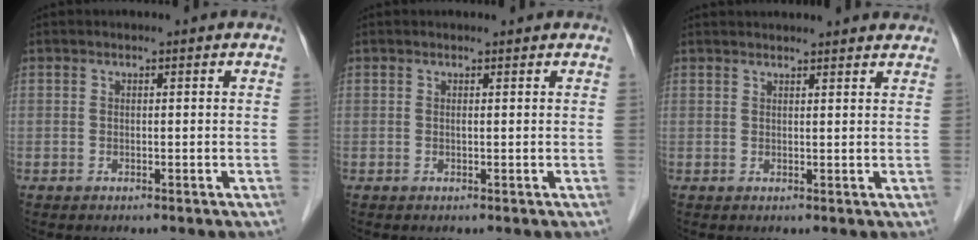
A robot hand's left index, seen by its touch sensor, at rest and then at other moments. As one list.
[{"total": 0.5, "force": [0.5, 0.1, 0.3], "torque": [-0.012, 0.003, 0.007]}, {"total": 10.4, "force": [9.9, 1.2, 2.9], "torque": [-0.028, 0.025, 0.107]}]